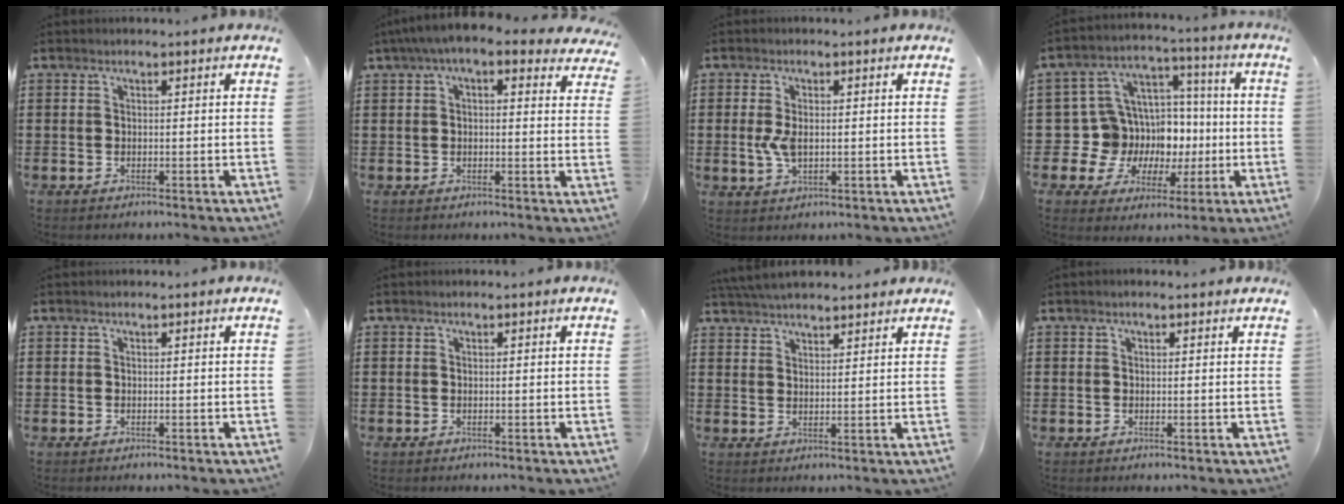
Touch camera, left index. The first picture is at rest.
{"total": 5.3, "force": [3.3, 1.5, 3.9], "torque": [-0.083, 0.000, 0.057]}
{"total": 3.9, "force": [-0.1, 2.0, 3.3], "torque": [-0.088, -0.002, -0.010]}
{"total": 11.6, "force": [-1.2, 11.2, 3.0], "torque": [-0.106, -0.016, -0.007]}
{"total": 0.0}
{"total": 0.0}
{"total": 4.6, "force": [4.4, 0.5, 1.2], "torque": [-0.036, -0.005, 0.084]}
{"total": 0.6, "force": [0.3, 0.3, 0.3], "torque": [-0.007, 0.005, 0.005]}